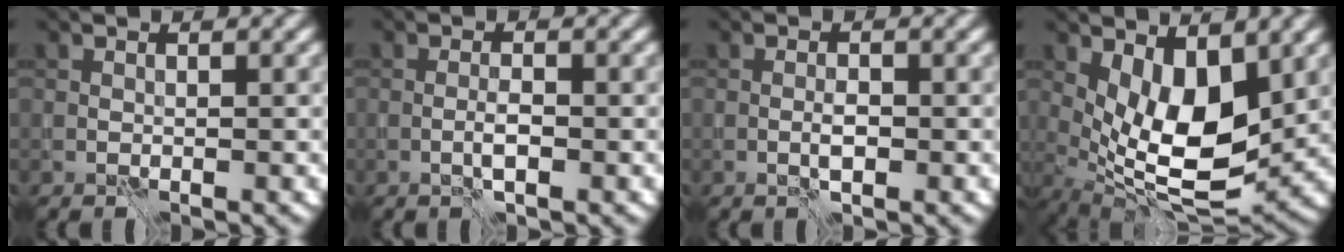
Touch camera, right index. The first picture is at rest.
{"total": 1.4, "force": [-0.8, 0.1, 1.2], "torque": [-0.022, 0.001, -0.016]}
{"total": 1.2, "force": [-0.6, 0.3, 1.0], "torque": [-0.017, 0.000, -0.013]}
{"total": 7.7, "force": [1.4, 3.4, 6.8], "torque": [-0.124, -0.016, 0.027]}